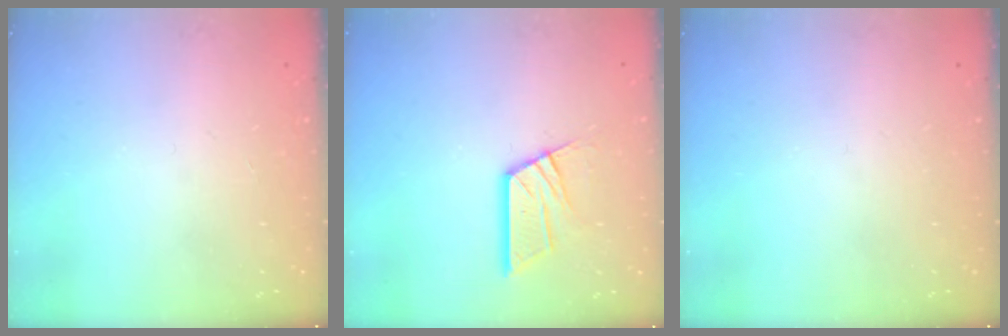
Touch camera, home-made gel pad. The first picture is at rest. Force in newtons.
{"total": 12.0, "press": 12.0, "slide": 1.2}
{"total": 0.0}